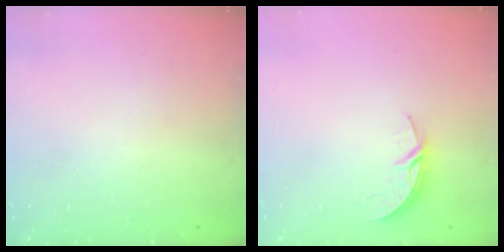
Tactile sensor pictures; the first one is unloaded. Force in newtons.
{"total": 3.7, "press": 3.7, "slide": 0.3}